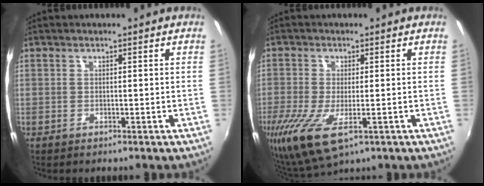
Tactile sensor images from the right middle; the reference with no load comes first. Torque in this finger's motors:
{"motor_torque": [1.54, -0.59, 0.63, 0.21]}